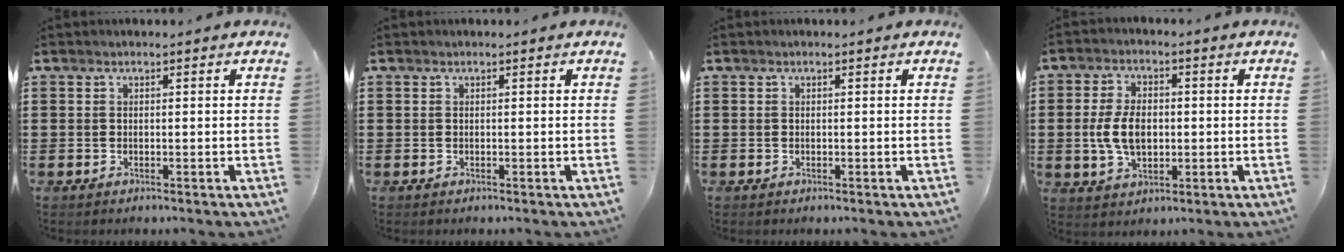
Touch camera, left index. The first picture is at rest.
{"total": 0.0}
{"total": 0.0}
{"total": 7.0, "force": [-0.2, 4.2, 5.6], "torque": [-0.127, 0.006, -0.008]}